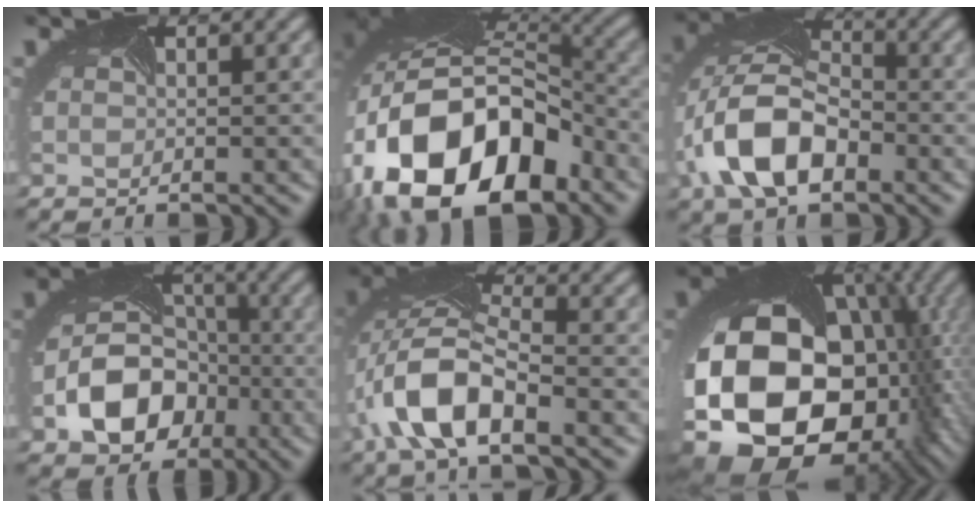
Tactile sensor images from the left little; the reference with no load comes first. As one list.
[{"total": 18.0, "force": [-7.6, 11.1, 12.0], "torque": [-0.232, -0.025, -0.117]}, {"total": 9.0, "force": [-3.1, 5.3, 6.6], "torque": [-0.153, -0.003, -0.064]}, {"total": 8.7, "force": [-3.2, 6.2, 5.0], "torque": [-0.095, -0.020, -0.053]}, {"total": 8.2, "force": [-3.6, 3.3, 6.6], "torque": [-0.149, 0.007, -0.074]}, {"total": 19.8, "force": [-5.9, 13.8, 13.0], "torque": [-0.261, -0.042, -0.080]}]